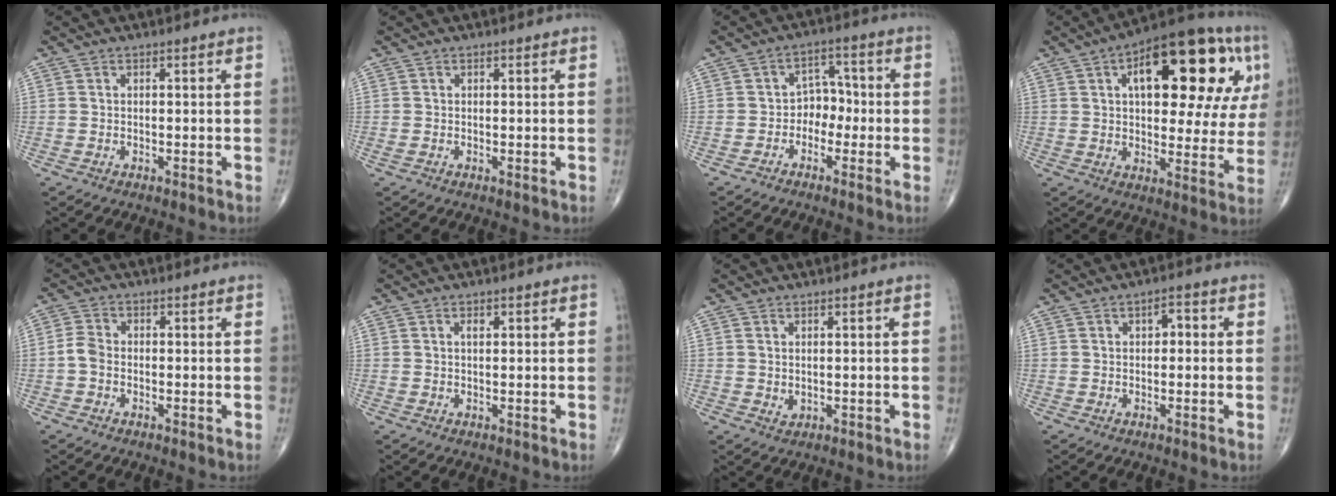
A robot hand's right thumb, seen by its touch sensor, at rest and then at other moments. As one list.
[{"total": 0.5, "force": [0.0, 0.2, 0.4], "torque": [-0.013, -0.003, 0.000]}, {"total": 5.0, "force": [-1.4, 3.9, 2.8], "torque": [-0.010, 0.026, -0.037]}, {"total": 25.1, "force": [8.9, 10.9, 20.8], "torque": [-0.255, 0.016, 0.120]}, {"total": 2.8, "force": [-0.8, 2.0, 1.9], "torque": [-0.036, 0.008, -0.023]}, {"total": 1.2, "force": [0.5, 0.5, 0.9], "torque": [-0.014, -0.001, 0.007]}, {"total": 1.2, "force": [0.3, 0.9, 0.8], "torque": [-0.012, -0.005, 0.010]}, {"total": 2.7, "force": [0.5, 1.6, 2.1], "torque": [-0.020, 0.008, 0.001]}]